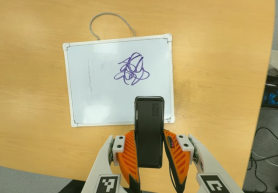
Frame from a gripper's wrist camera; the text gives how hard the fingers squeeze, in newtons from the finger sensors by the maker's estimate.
{"total": 3.8, "left": 2.3, "right": 5.3}